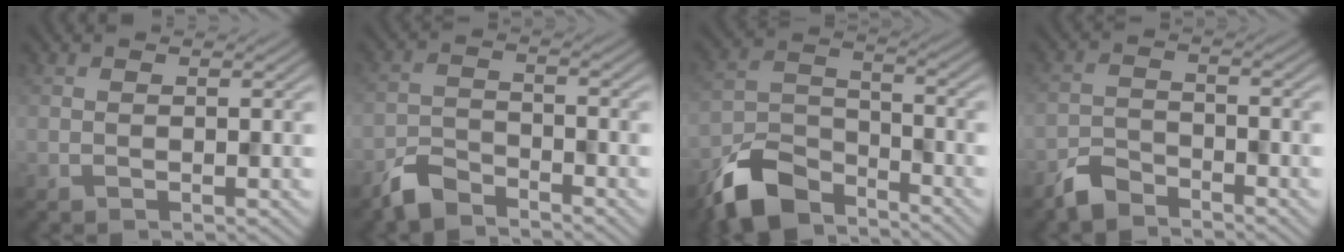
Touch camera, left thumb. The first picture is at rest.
{"total": 4.5, "force": [-3.9, 1.6, 1.7], "torque": [-0.033, -0.004, -0.091]}
{"total": 9.7, "force": [-7.5, 4.2, 4.4], "torque": [-0.091, -0.008, -0.163]}
{"total": 4.0, "force": [-3.5, 1.4, 1.3], "torque": [-0.027, -0.002, -0.082]}